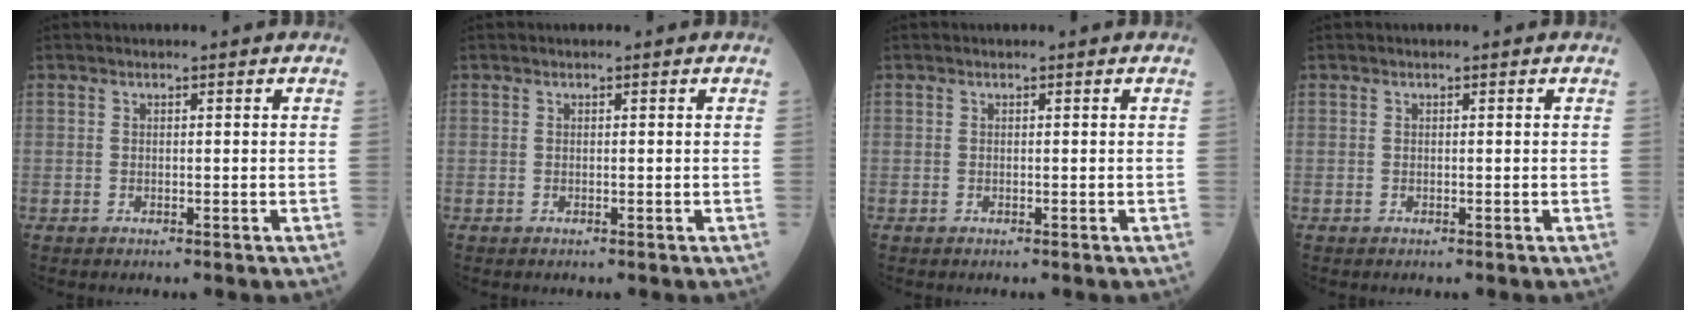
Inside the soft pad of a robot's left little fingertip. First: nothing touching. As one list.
[{"total": 0.0}, {"total": 0.0}, {"total": 0.0}]